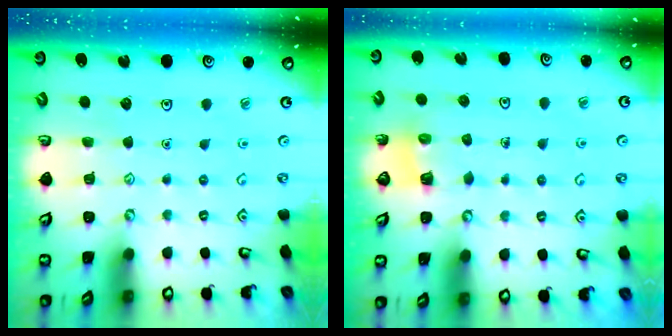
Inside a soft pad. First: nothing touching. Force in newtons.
{"total": 2.6, "press": 2.6, "slide": 0.3}